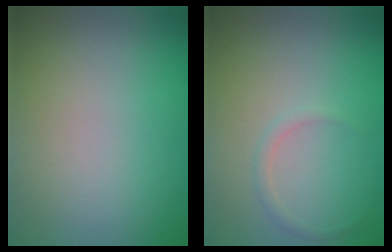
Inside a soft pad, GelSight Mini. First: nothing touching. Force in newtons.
{"total": 0.8, "press": 0.8, "slide": 0.1}